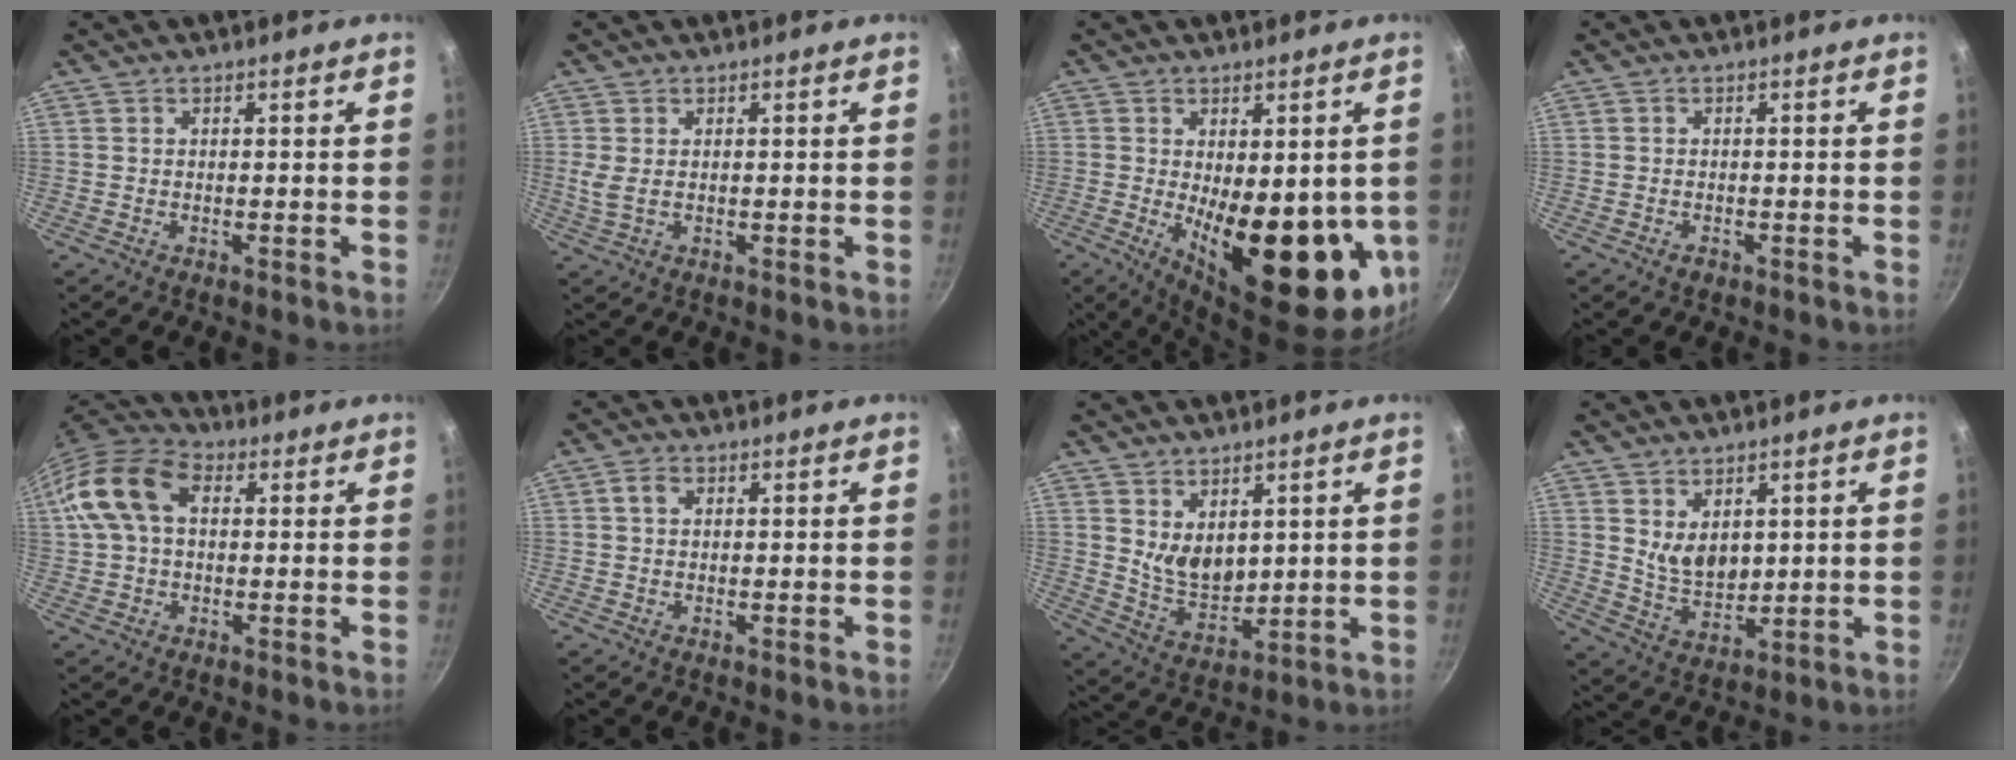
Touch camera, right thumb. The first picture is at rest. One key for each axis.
{"total": 2.6, "fx": 0.4, "fy": 1.4, "fz": 2.2, "tx": -0.041, "ty": -0.002, "tz": 0.012}
{"total": 20.2, "fx": -2.5, "fy": 8.8, "fz": 18.0, "tx": -0.221, "ty": -0.037, "tz": -0.018}
{"total": 1.2, "fx": -0.7, "fy": 0.8, "fz": 0.5, "tx": -0.007, "ty": 0.004, "tz": -0.011}
{"total": 12.8, "fx": 2.6, "fy": 8.3, "fz": 9.3, "tx": -0.163, "ty": 0.026, "tz": 0.030}
{"total": 2.0, "fx": 0.5, "fy": 1.4, "fz": 1.3, "tx": -0.022, "ty": 0.004, "tz": 0.008}
{"total": 7.3, "fx": 3.2, "fy": 4.5, "fz": 4.8, "tx": -0.064, "ty": -0.033, "tz": 0.074}
{"total": 8.8, "fx": 0.6, "fy": 7.3, "fz": 4.8, "tx": -0.041, "ty": 0.000, "tz": 0.014}